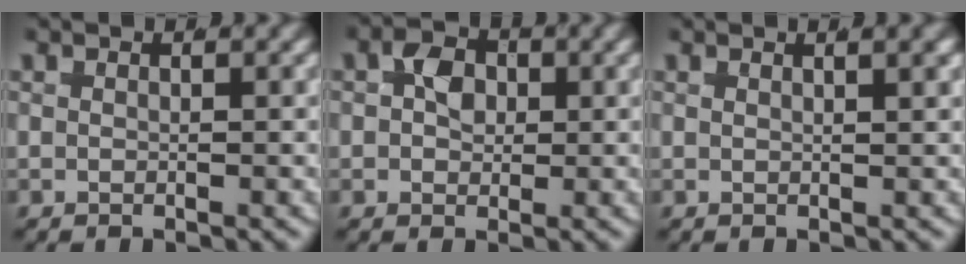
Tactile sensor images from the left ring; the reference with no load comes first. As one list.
[{"total": 3.1, "force": [-0.1, 2.5, 1.8], "torque": [-0.040, -0.010, 0.002]}, {"total": 1.9, "force": [1.3, 0.6, 1.3], "torque": [-0.011, 0.008, 0.016]}]